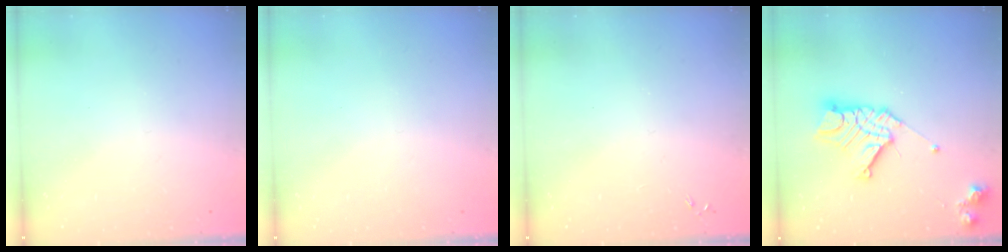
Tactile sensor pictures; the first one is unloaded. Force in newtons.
{"total": 0.0}
{"total": 0.0}
{"total": 15.0, "press": 14.9, "slide": 1.4}